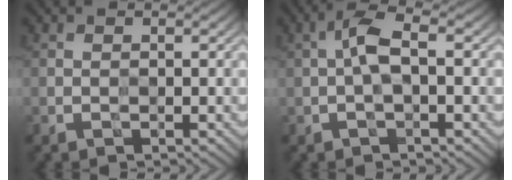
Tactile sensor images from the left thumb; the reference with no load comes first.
{"total": 3.5, "force": [0.1, 1.0, 3.4], "torque": [-0.076, 0.014, -0.007]}